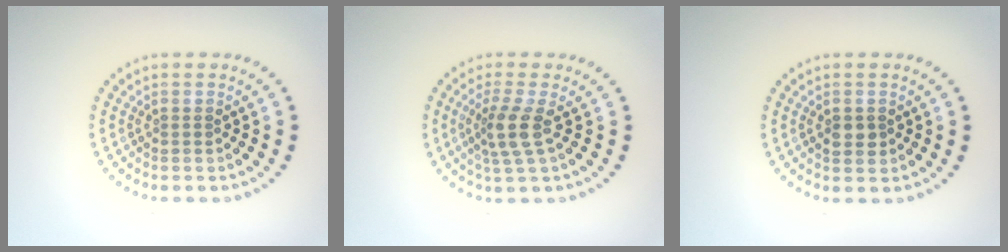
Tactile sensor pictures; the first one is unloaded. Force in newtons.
{"total": 3.0, "press": 2.3, "slide": 1.9}
{"total": 1.7, "press": 1.7, "slide": 0.2}